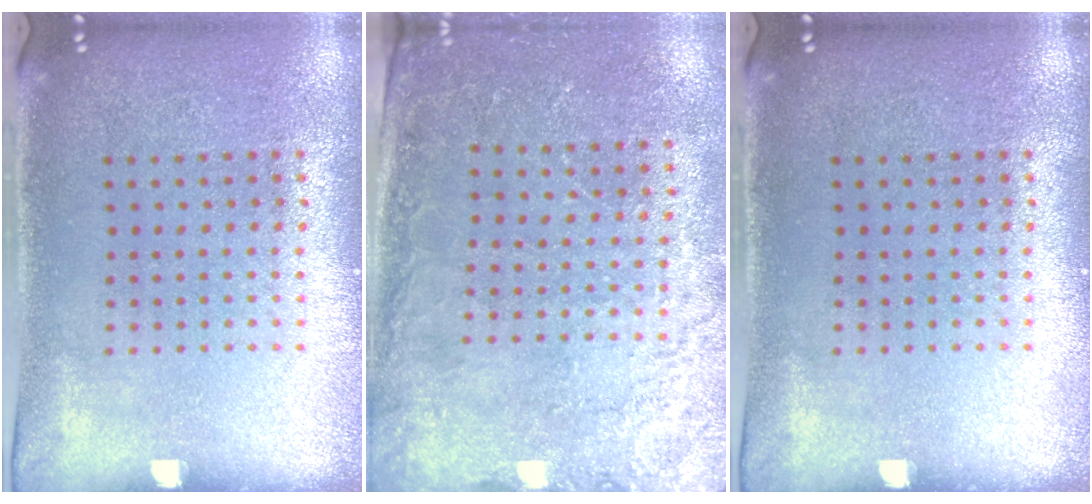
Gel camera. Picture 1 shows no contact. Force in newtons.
{"total": 2.4, "press": 2.4, "slide": 0.6}
{"total": 0.0}